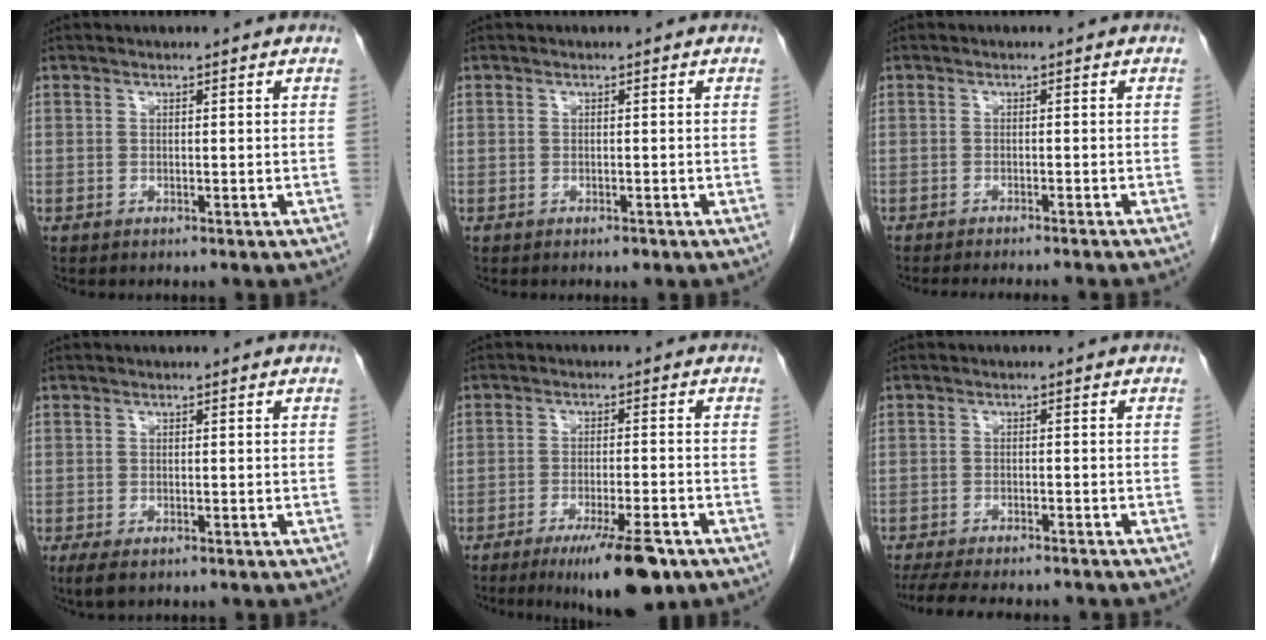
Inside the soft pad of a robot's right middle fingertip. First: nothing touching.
{"total": 0.6, "force": [-0.4, 0.3, 0.3], "torque": [-0.005, 0.000, -0.004]}
{"total": 8.1, "force": [-7.3, -0.2, 3.4], "torque": [-0.024, -0.018, -0.096]}
{"total": 2.8, "force": [-1.7, 1.1, 1.9], "torque": [-0.036, -0.006, -0.025]}
{"total": 9.9, "force": [-6.4, 1.5, 7.4], "torque": [-0.113, -0.017, -0.096]}
{"total": 13.4, "force": [-11.7, 2.6, 6.0], "torque": [-0.105, -0.016, -0.158]}